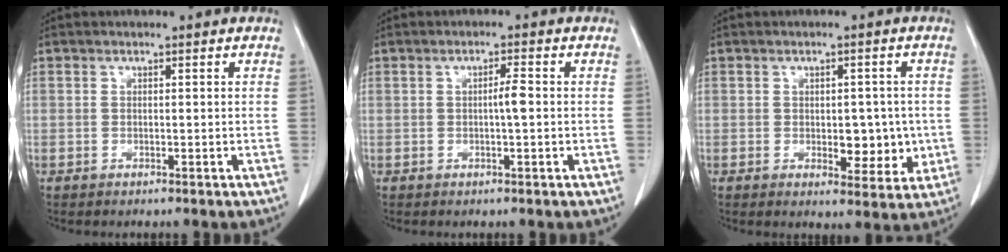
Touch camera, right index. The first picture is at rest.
{"total": 2.1, "force": [-0.2, 0.0, 2.1], "torque": [-0.035, 0.001, -0.002]}
{"total": 6.0, "force": [-0.5, 3.3, 5.0], "torque": [-0.052, -0.002, 0.002]}